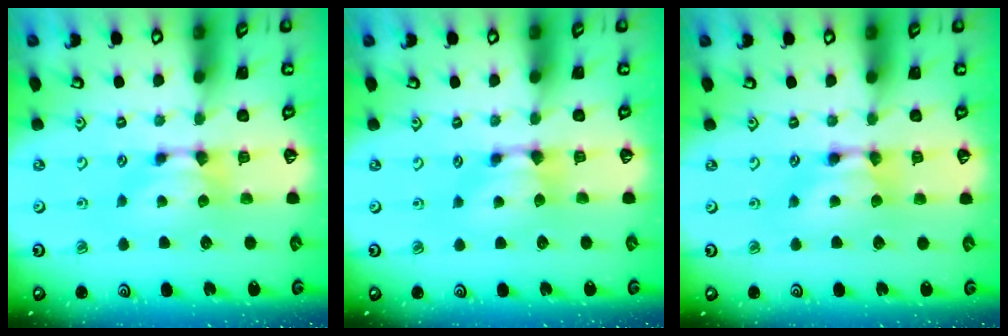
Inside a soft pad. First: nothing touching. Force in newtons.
{"total": 0.6, "press": 0.3, "slide": 0.5}
{"total": 1.8, "press": 1.7, "slide": 0.0}